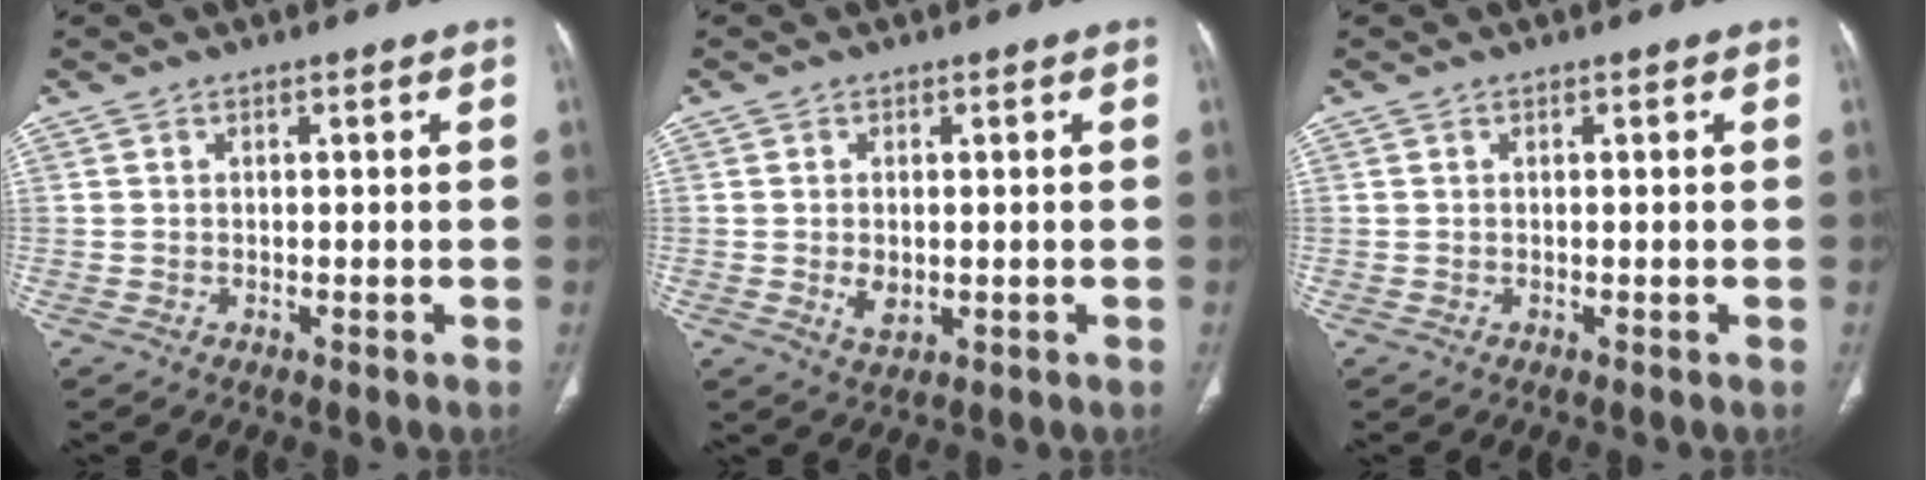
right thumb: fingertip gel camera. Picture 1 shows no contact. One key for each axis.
{"total": 3.2, "fx": -0.3, "fy": 2.0, "fz": 2.5, "tx": -0.045, "ty": -0.007, "tz": 0.000}
{"total": 0.0}